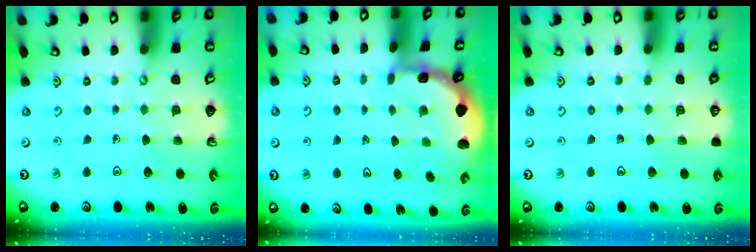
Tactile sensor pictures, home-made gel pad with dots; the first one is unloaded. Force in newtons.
{"total": 1.2, "press": 1.2, "slide": 0.1}
{"total": 0.0}